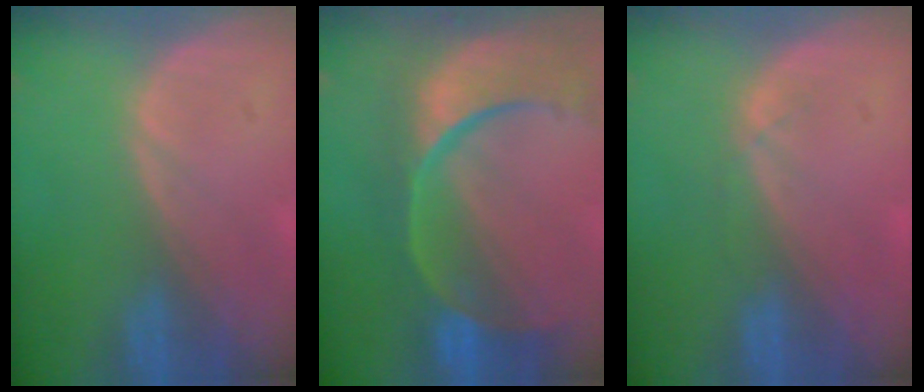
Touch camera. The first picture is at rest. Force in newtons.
{"total": 13.2, "press": 10.7, "slide": 7.9}
{"total": 1.4, "press": 1.3, "slide": 0.5}